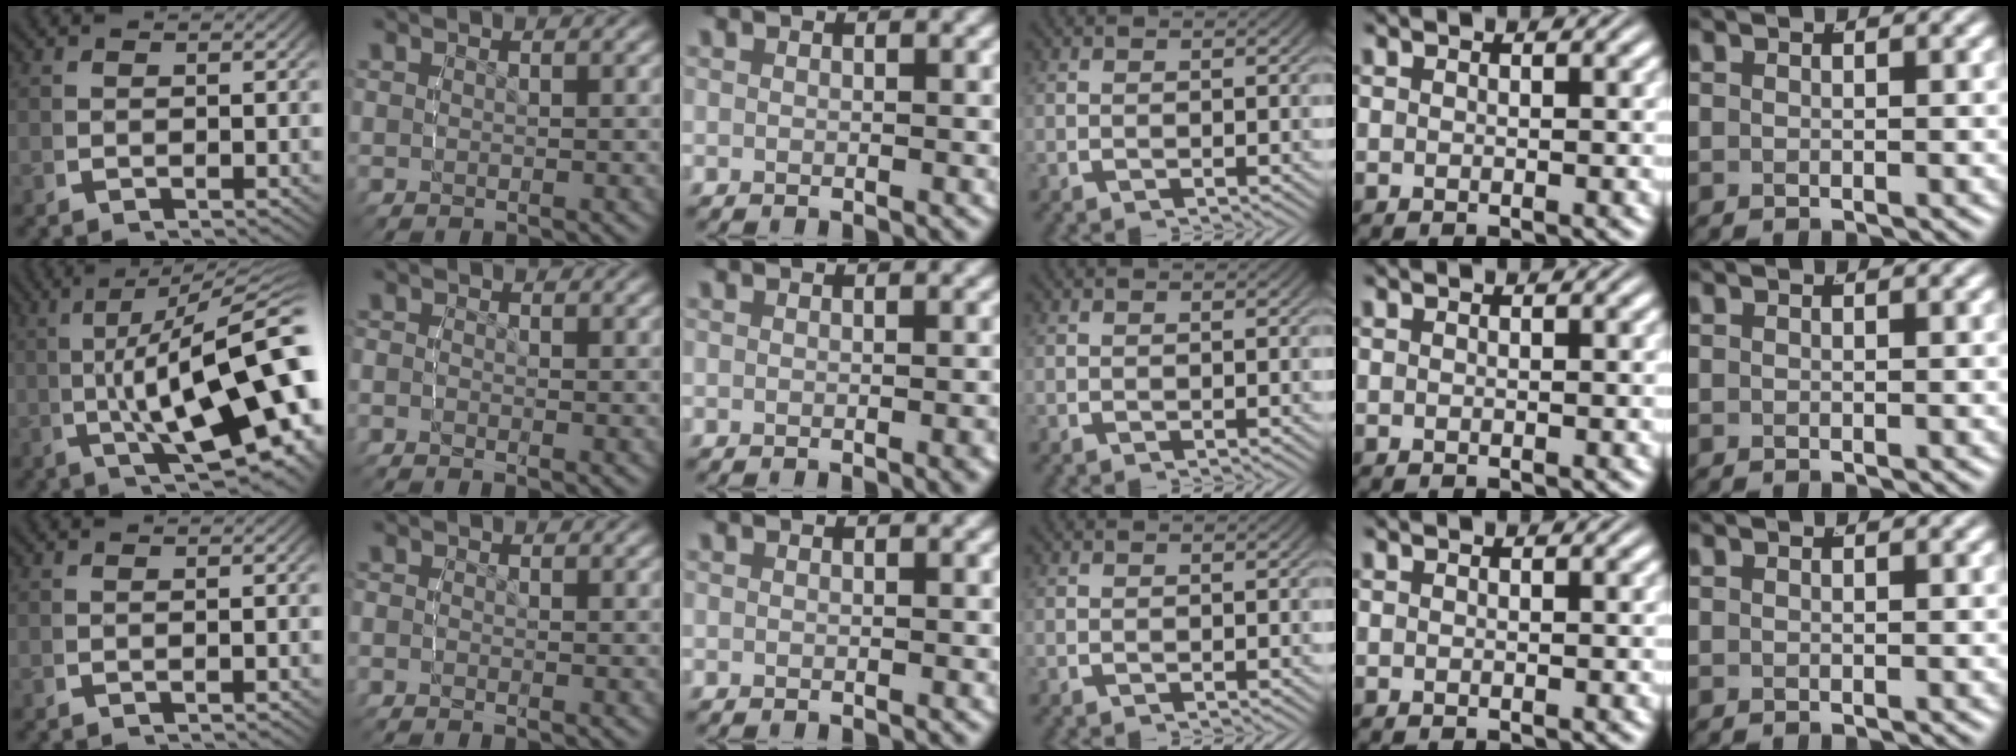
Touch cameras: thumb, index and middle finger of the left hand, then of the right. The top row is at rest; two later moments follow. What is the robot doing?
{"motion": "lift_and_place", "object": "toy banana"}